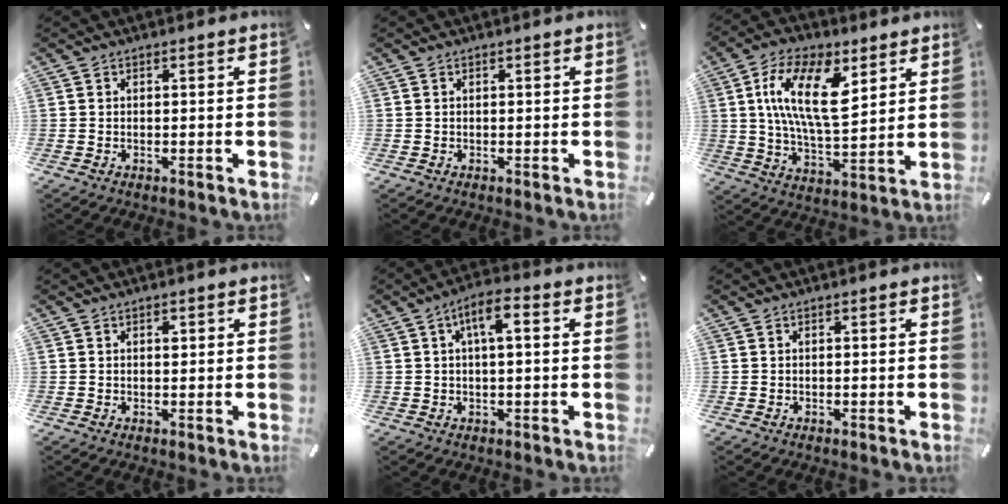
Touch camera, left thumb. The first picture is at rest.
{"total": 0.0}
{"total": 16.9, "force": [6.4, 7.9, 13.5], "torque": [-0.259, -0.004, 0.110]}
{"total": 1.1, "force": [0.4, 0.9, 0.6], "torque": [0.003, -0.004, 0.003]}
{"total": 6.4, "force": [1.1, 2.0, 6.0], "torque": [-0.098, 0.004, 0.015]}
{"total": 0.0}